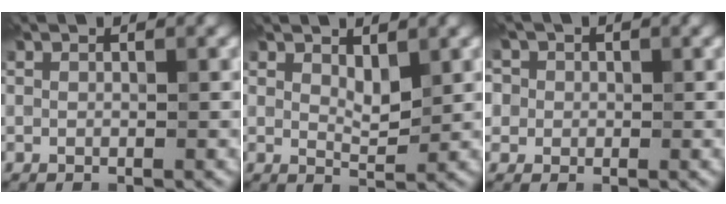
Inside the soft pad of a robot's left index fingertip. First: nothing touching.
{"total": 2.1, "force": [1.0, 0.9, 1.6], "torque": [-0.031, -0.001, 0.023]}
{"total": 6.0, "force": [2.2, 5.1, 2.3], "torque": [-0.051, 0.038, 0.001]}